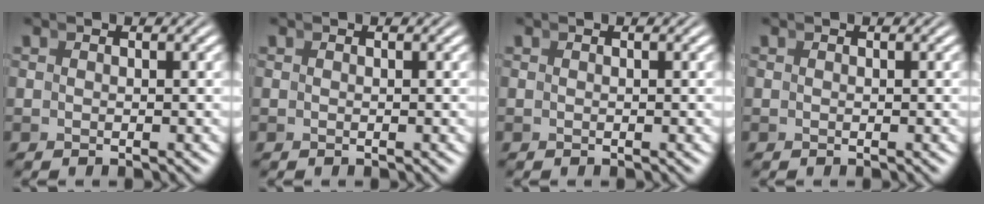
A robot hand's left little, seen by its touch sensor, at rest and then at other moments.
{"total": 0.0}
{"total": 0.0}
{"total": 0.0}